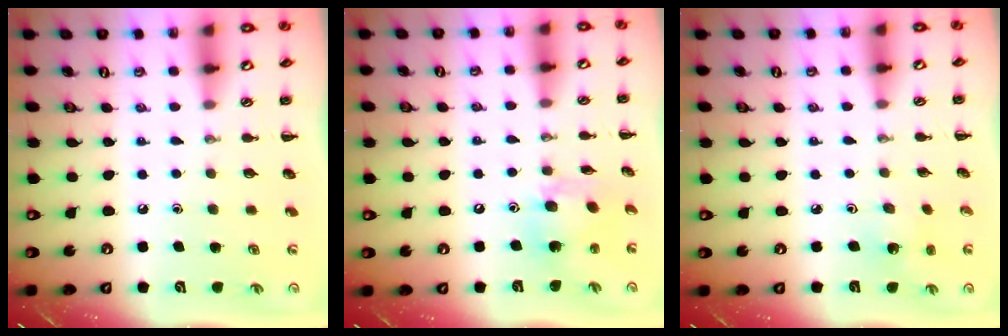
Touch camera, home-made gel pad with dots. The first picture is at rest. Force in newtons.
{"total": 8.7, "press": 8.6, "slide": 1.2}
{"total": 1.7, "press": 1.5, "slide": 0.7}